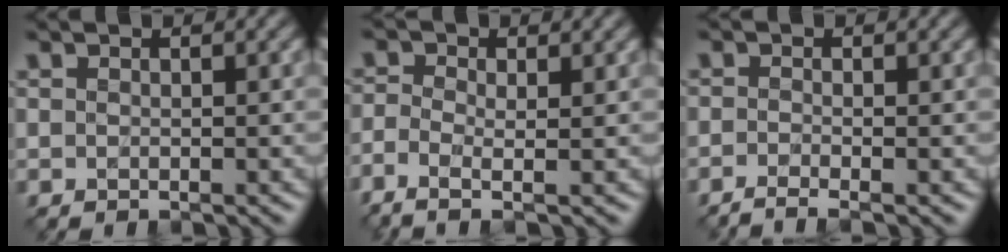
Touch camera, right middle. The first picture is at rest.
{"total": 3.0, "force": [-1.3, 1.2, 2.5], "torque": [-0.066, -0.016, -0.024]}
{"total": 1.9, "force": [-1.3, 0.4, 1.3], "torque": [-0.018, -0.009, -0.036]}